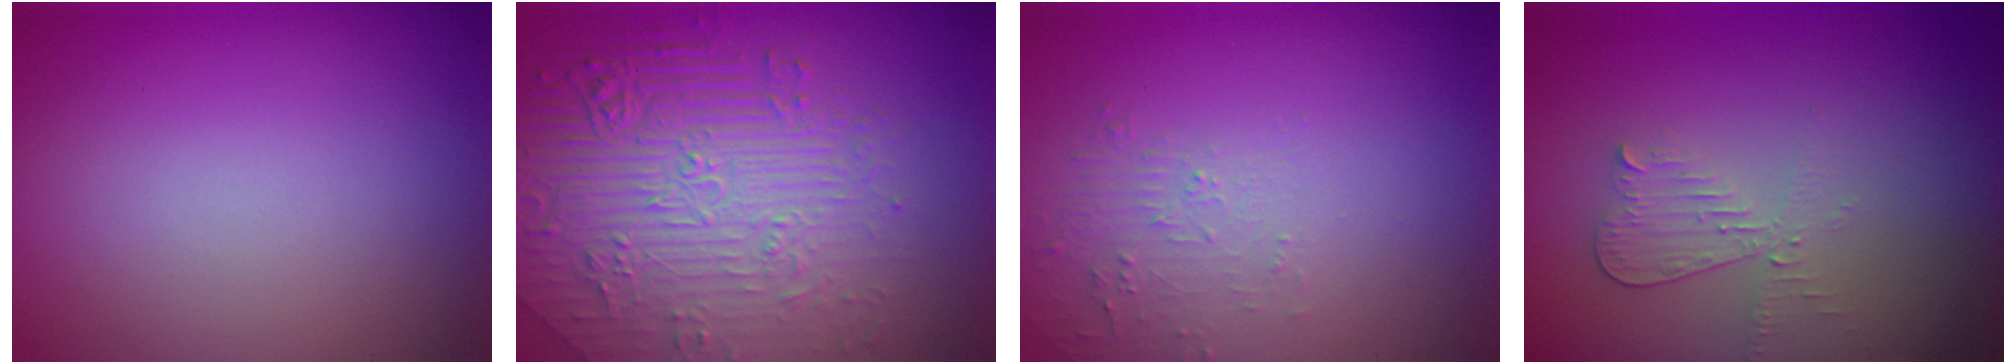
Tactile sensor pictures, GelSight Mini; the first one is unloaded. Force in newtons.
{"total": 7.3, "press": 5.8, "slide": 4.5}
{"total": 1.6, "press": 0.4, "slide": 1.6}
{"total": 2.1, "press": 2.1, "slide": 0.4}